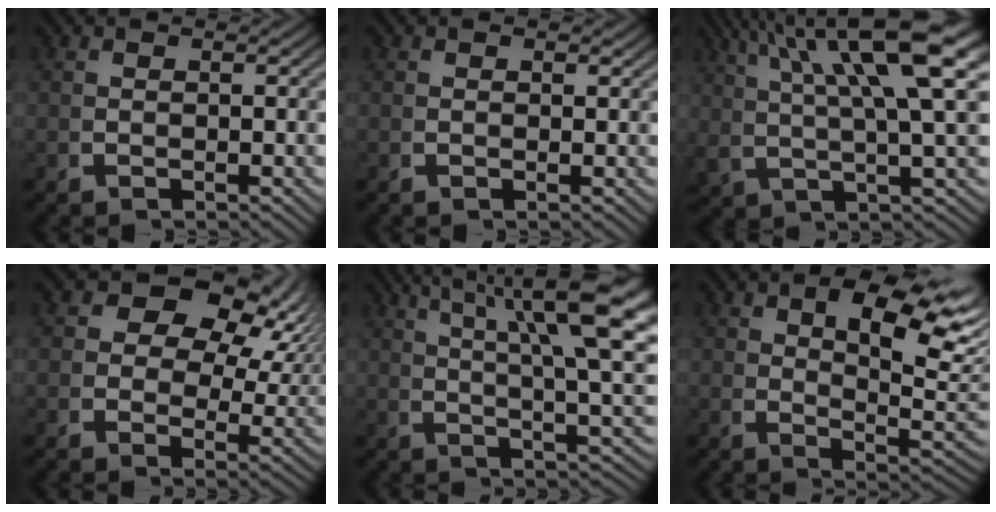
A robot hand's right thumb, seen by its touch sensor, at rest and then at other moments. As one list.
[{"total": 0.6, "force": [0.5, 0.3, 0.2], "torque": [-0.001, -0.001, 0.006]}, {"total": 10.5, "force": [5.0, 3.8, 8.4], "torque": [-0.121, 0.012, 0.086]}, {"total": 9.1, "force": [3.1, 6.0, 6.1], "torque": [-0.107, -0.011, 0.045]}, {"total": 11.5, "force": [3.6, 4.9, 9.7], "torque": [-0.109, 0.005, 0.056]}, {"total": 8.7, "force": [2.3, 4.4, 7.2], "torque": [-0.092, -0.007, 0.039]}]